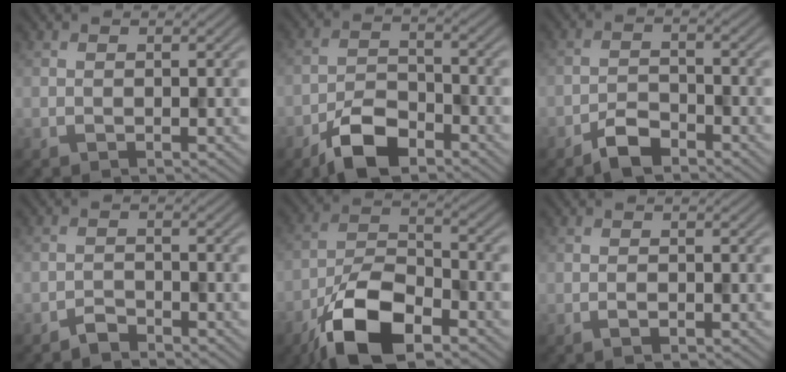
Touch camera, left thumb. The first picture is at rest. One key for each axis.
{"total": 6.8, "fx": -4.5, "fy": 3.1, "fz": 4.1, "tx": -0.074, "ty": 0.002, "tz": -0.095}
{"total": 3.7, "fx": -2.8, "fy": 1.5, "fz": 2.0, "tx": -0.034, "ty": 0.002, "tz": -0.062}
{"total": 1.7, "fx": -1.6, "fy": 0.4, "fz": 0.4, "tx": -0.004, "ty": 0.004, "tz": -0.036}
{"total": 11.4, "fx": -6.8, "fy": 4.8, "fz": 7.8, "tx": -0.150, "ty": -0.005, "tz": -0.143}
{"total": 0.7, "fx": -0.4, "fy": 0.2, "fz": 0.6, "tx": -0.012, "ty": 0.000, "tz": -0.007}